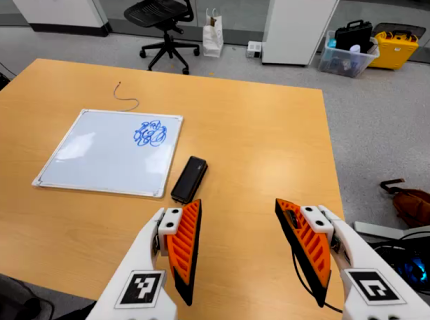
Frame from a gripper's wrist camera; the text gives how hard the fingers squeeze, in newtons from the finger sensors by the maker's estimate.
{"total": 0.0}